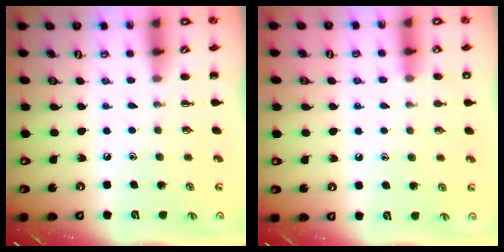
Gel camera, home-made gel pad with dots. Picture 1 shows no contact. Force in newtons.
{"total": 8.4, "press": 8.2, "slide": 2.0}